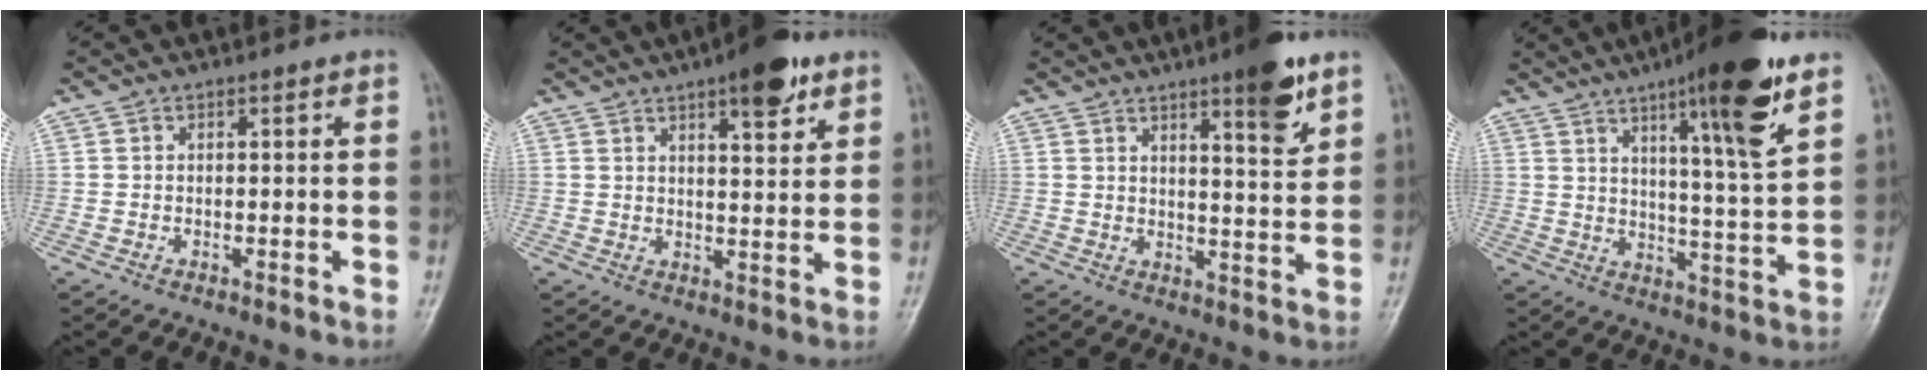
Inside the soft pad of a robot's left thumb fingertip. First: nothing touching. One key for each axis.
{"total": 9.3, "fx": 5.6, "fy": 3.0, "fz": 6.8, "tx": -0.077, "ty": -0.025, "tz": 0.076}
{"total": 9.0, "fx": 5.6, "fy": 1.6, "fz": 6.8, "tx": -0.086, "ty": -0.035, "tz": 0.078}
{"total": 16.4, "fx": 9.4, "fy": 2.0, "fz": 13.3, "tx": -0.190, "ty": -0.050, "tz": 0.143}